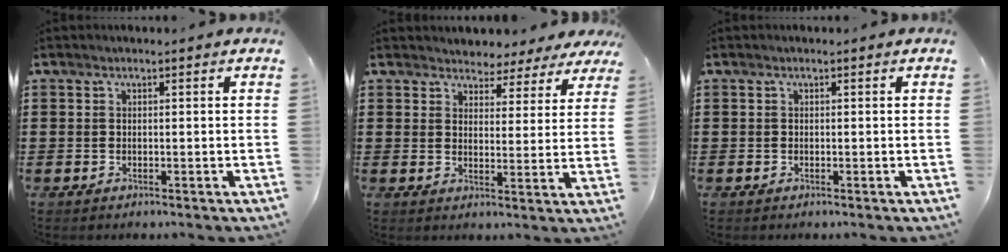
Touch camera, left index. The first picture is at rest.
{"total": 3.5, "force": [3.4, 1.1, -0.1], "torque": [-0.019, -0.014, 0.059]}
{"total": 0.0}